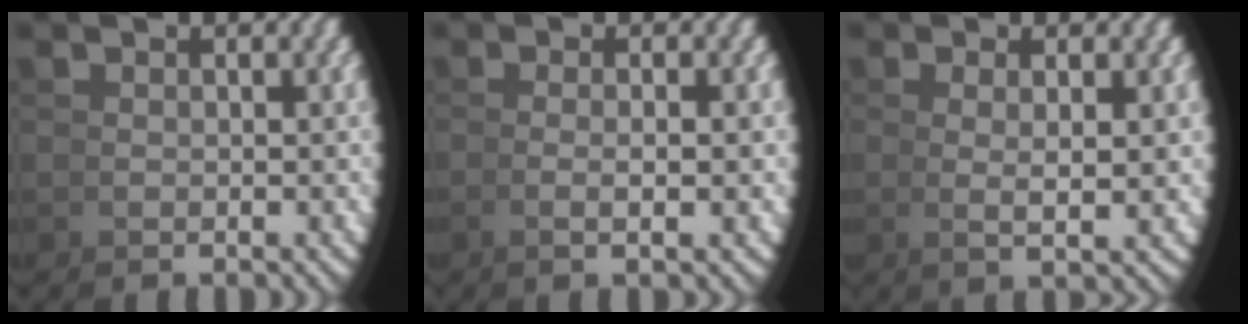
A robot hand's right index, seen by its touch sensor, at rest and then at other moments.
{"total": 2.0, "force": [-0.2, -0.7, 1.8], "torque": [-0.031, 0.002, -0.004]}
{"total": 2.3, "force": [0.7, -0.6, 2.1], "torque": [-0.037, -0.002, 0.019]}